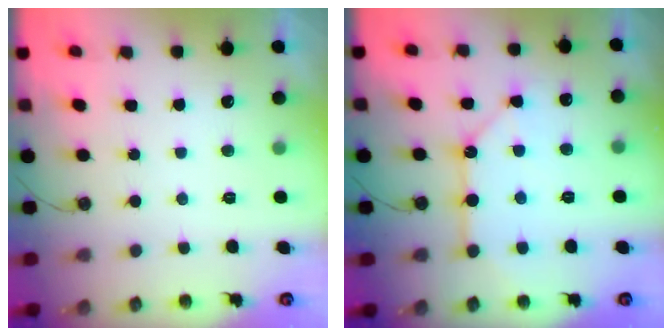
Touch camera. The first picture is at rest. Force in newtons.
{"total": 10.9, "press": 10.9, "slide": 1.0}